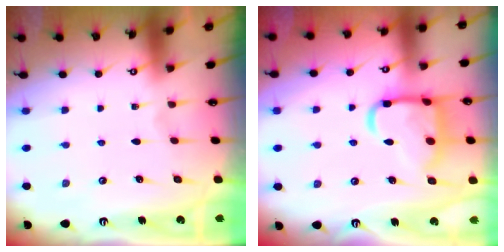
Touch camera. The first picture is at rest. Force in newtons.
{"total": 16.1, "press": 16.0, "slide": 1.3}